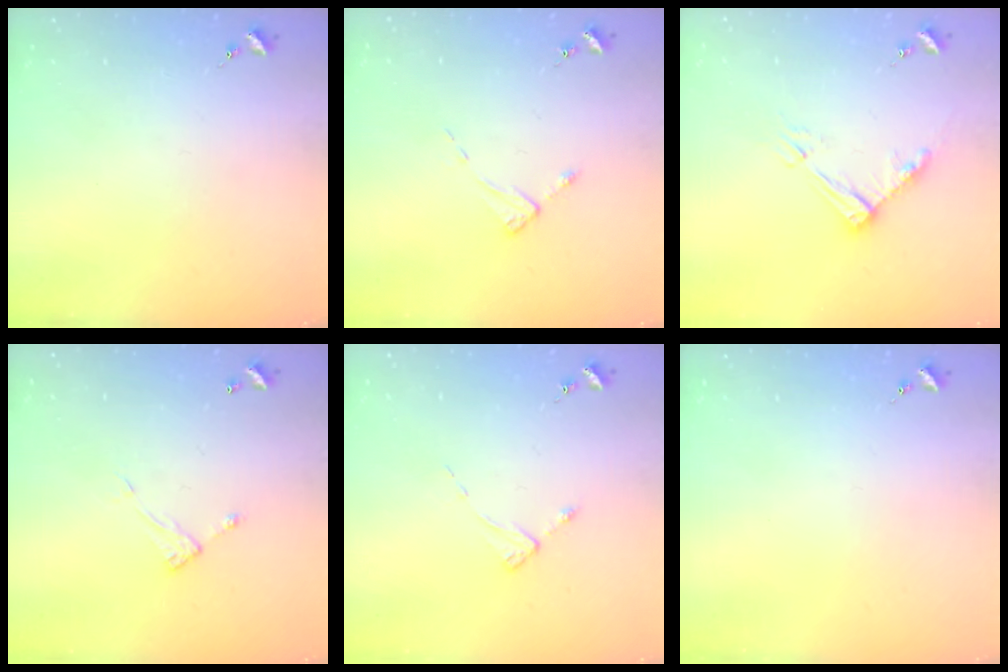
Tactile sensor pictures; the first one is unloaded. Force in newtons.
{"total": 2.6, "press": 2.6, "slide": 0.4}
{"total": 9.8, "press": 9.8, "slide": 1.0}
{"total": 5.0, "press": 5.0, "slide": 0.4}
{"total": 2.1, "press": 2.0, "slide": 0.4}
{"total": 0.0}